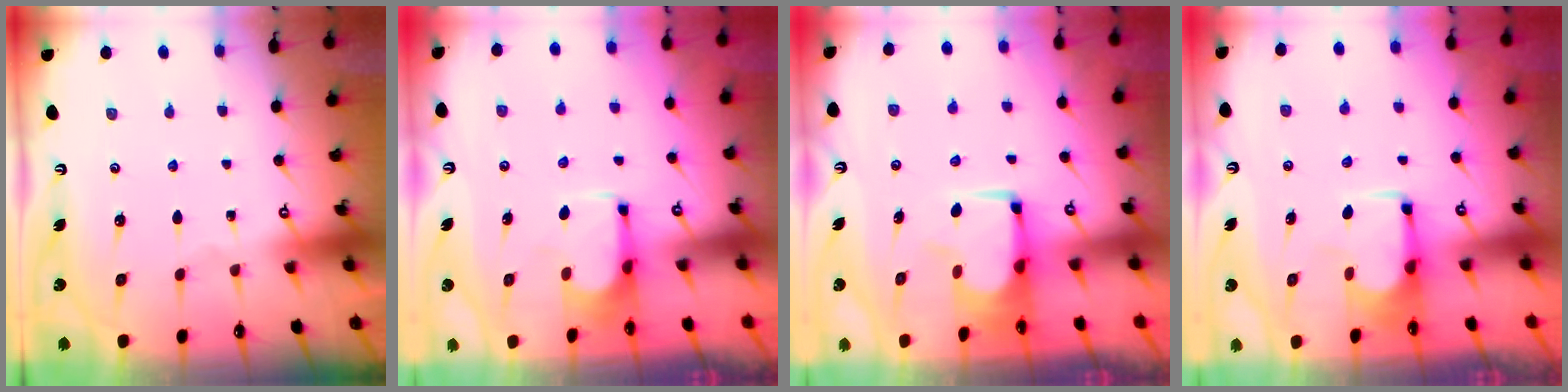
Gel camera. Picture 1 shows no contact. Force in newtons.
{"total": 3.6, "press": 3.5, "slide": 0.7}
{"total": 6.0, "press": 6.0, "slide": 0.4}
{"total": 1.9, "press": 1.6, "slide": 1.0}